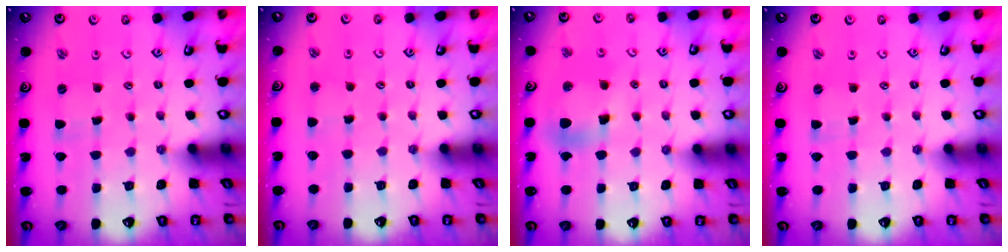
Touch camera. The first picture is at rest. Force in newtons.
{"total": 1.7, "press": 1.7, "slide": 0.1}
{"total": 11.1, "press": 10.8, "slide": 2.2}
{"total": 0.0}